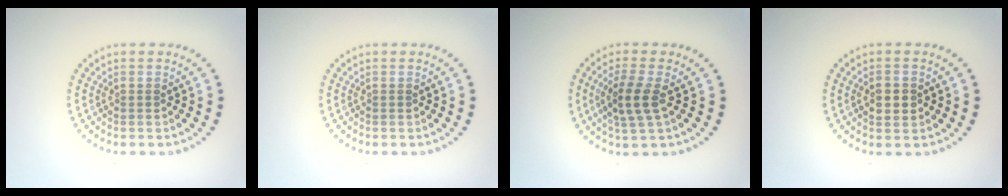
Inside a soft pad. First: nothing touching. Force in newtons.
{"total": 0.0}
{"total": 3.3, "press": 3.0, "slide": 1.3}
{"total": 2.4, "press": 2.4, "slide": 0.1}